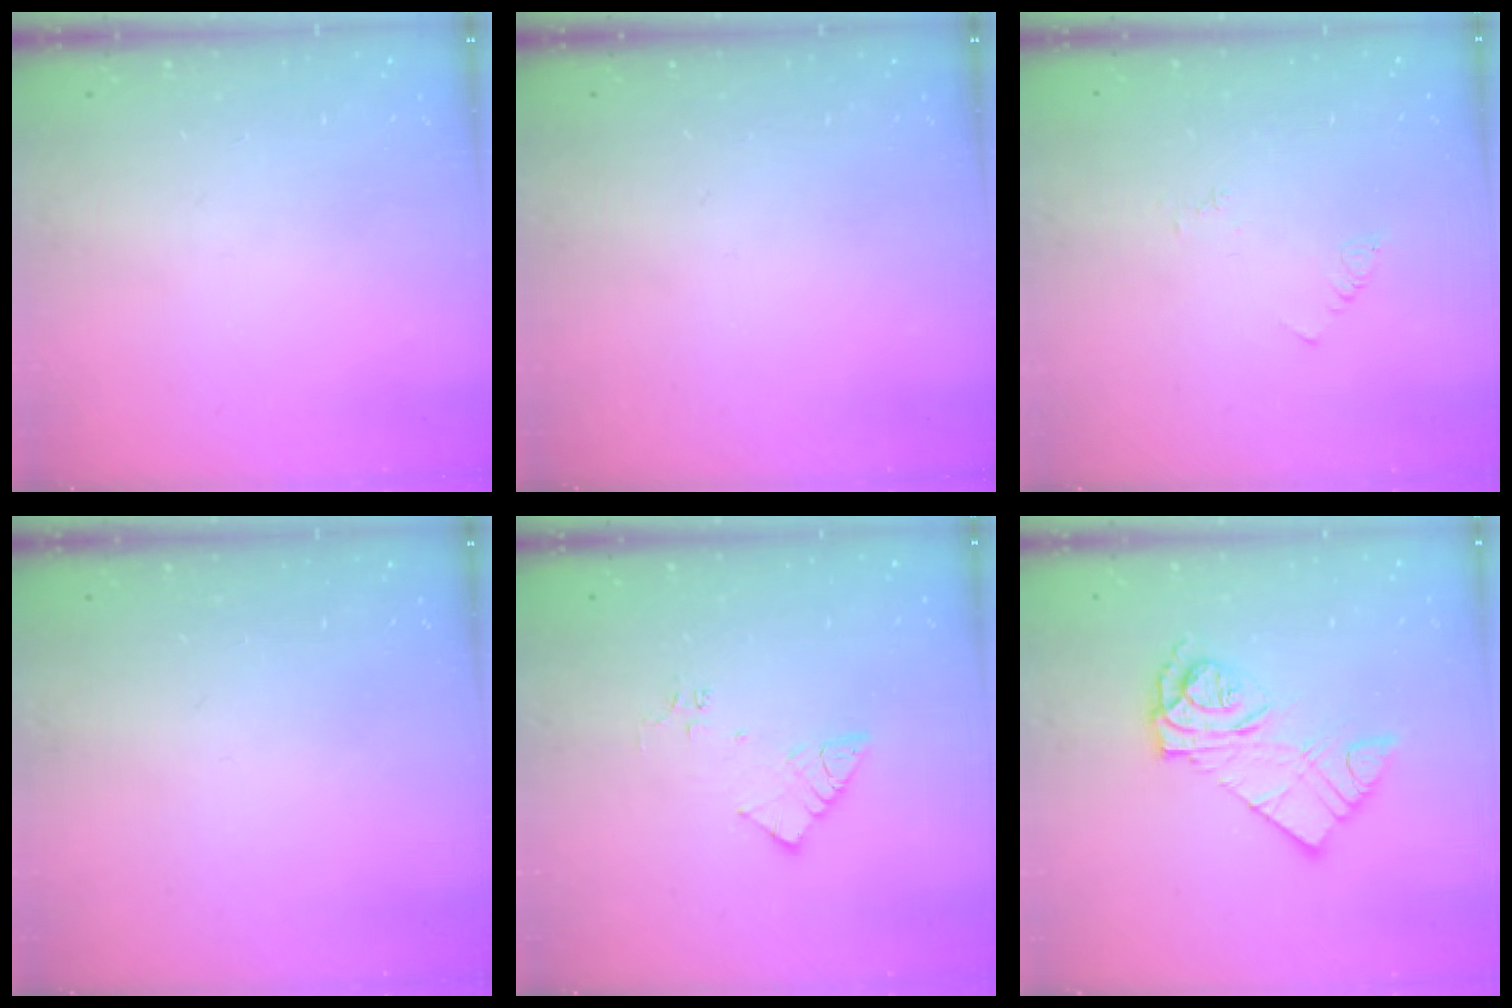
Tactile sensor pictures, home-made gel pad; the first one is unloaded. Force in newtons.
{"total": 0.0}
{"total": 2.5, "press": 2.5, "slide": 0.4}
{"total": 0.7, "press": 0.6, "slide": 0.1}
{"total": 7.2, "press": 7.2, "slide": 0.5}
{"total": 12.1, "press": 12.1, "slide": 1.0}